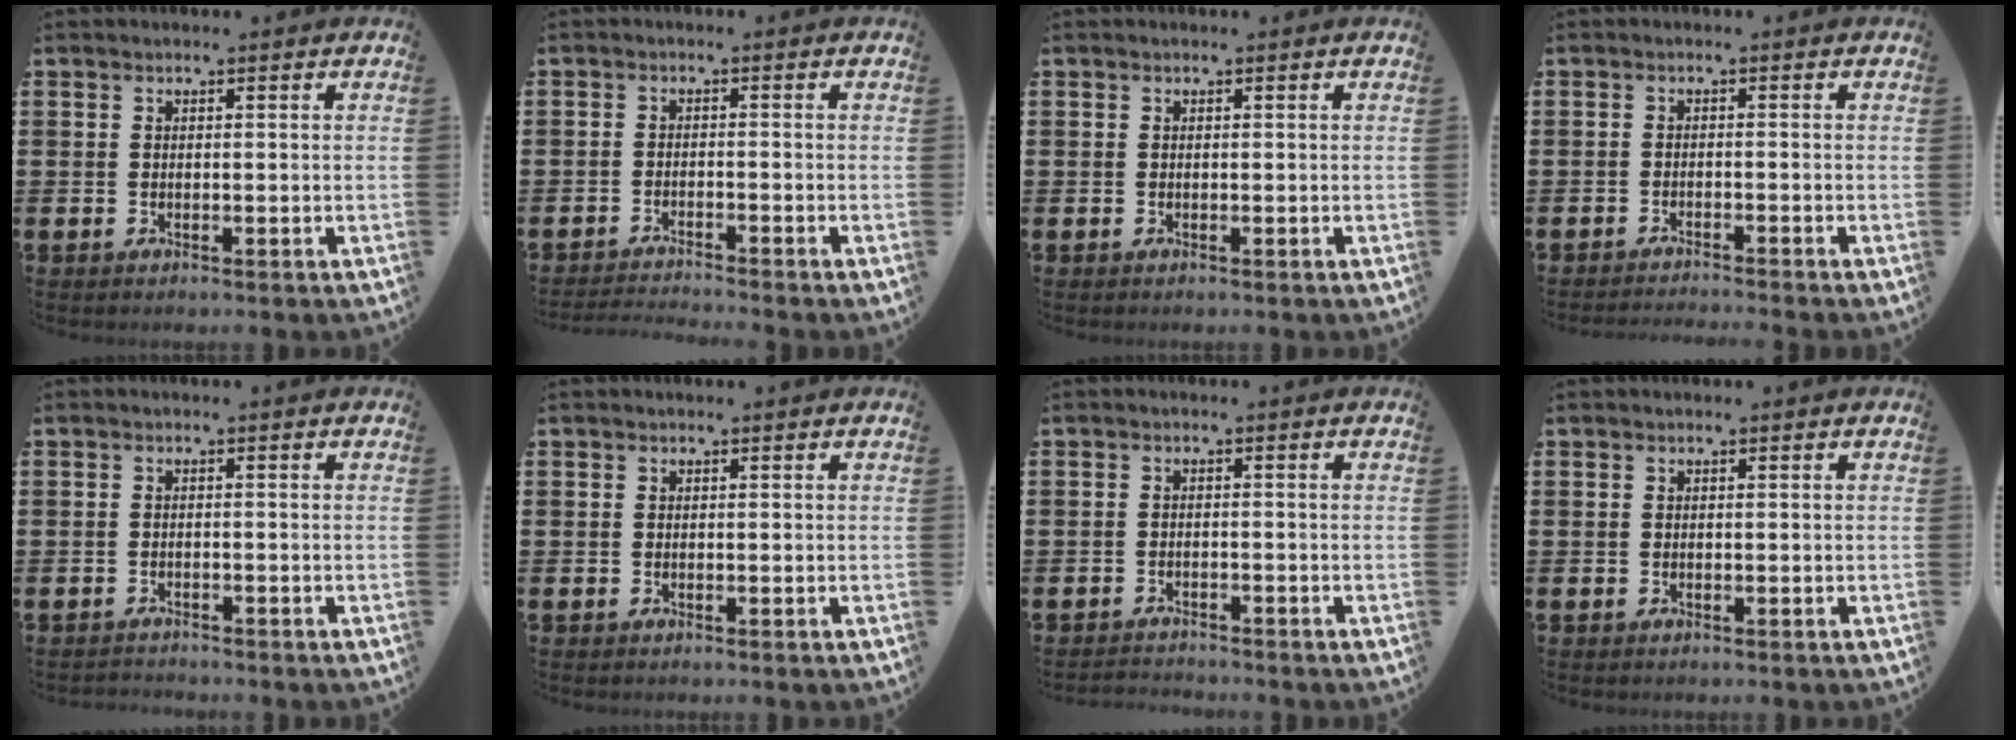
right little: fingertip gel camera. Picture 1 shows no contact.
{"total": 1.7, "force": [-1.6, -0.3, 0.2], "torque": [-0.004, 0.000, -0.032]}
{"total": 0.0}
{"total": 1.2, "force": [-1.1, -0.3, 0.1], "torque": [0.000, 0.001, -0.023]}
{"total": 0.5, "force": [-0.5, 0.0, -0.1], "torque": [0.000, -0.002, -0.010]}
{"total": 0.0}
{"total": 1.2, "force": [-1.2, 0.0, -0.1], "torque": [-0.002, 0.003, -0.026]}
{"total": 0.0}